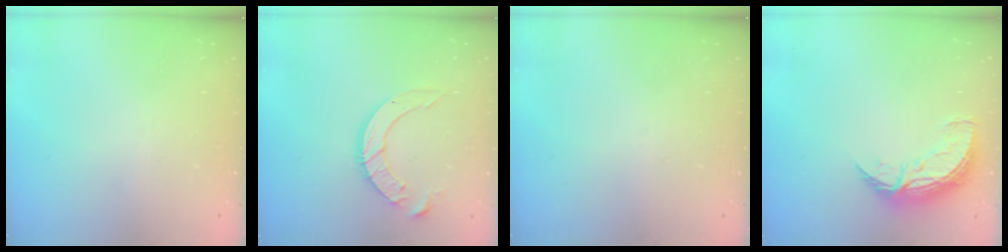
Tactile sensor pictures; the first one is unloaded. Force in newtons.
{"total": 10.2, "press": 10.2, "slide": 1.0}
{"total": 0.0}
{"total": 8.9, "press": 8.9, "slide": 0.6}